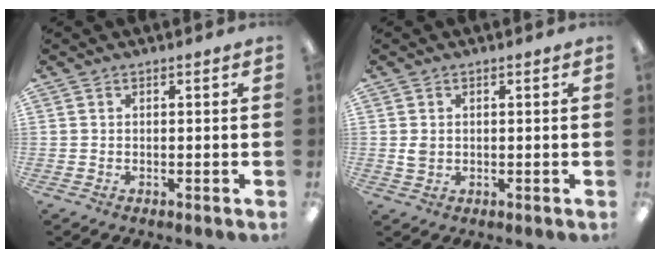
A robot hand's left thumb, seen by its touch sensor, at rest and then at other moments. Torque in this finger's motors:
{"motor_torque": [-0.04, 0.08, 0.01, 0.00, 0.03]}